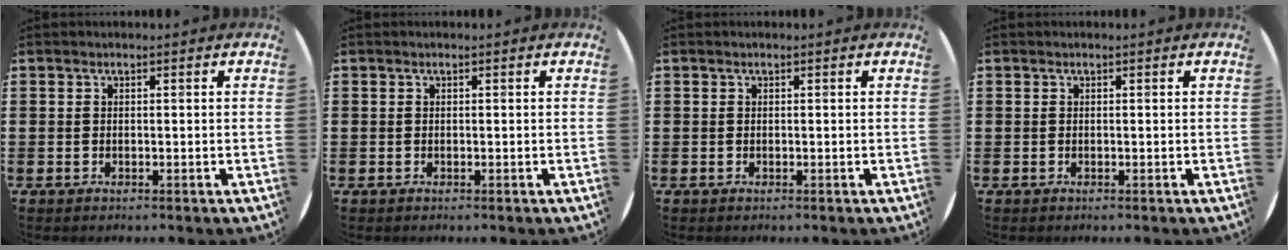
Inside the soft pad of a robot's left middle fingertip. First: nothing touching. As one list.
[{"total": 0.0}, {"total": 0.0}, {"total": 0.0}]